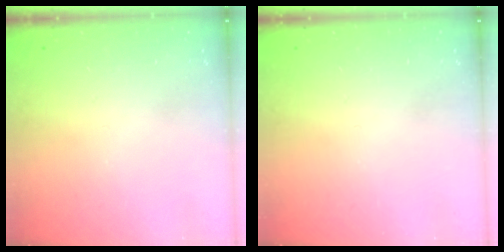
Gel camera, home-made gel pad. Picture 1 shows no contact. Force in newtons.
{"total": 0.0}